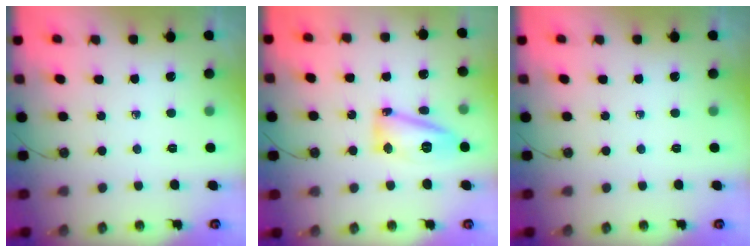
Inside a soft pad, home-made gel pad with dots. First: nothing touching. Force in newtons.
{"total": 14.2, "press": 14.1, "slide": 1.4}
{"total": 0.0}